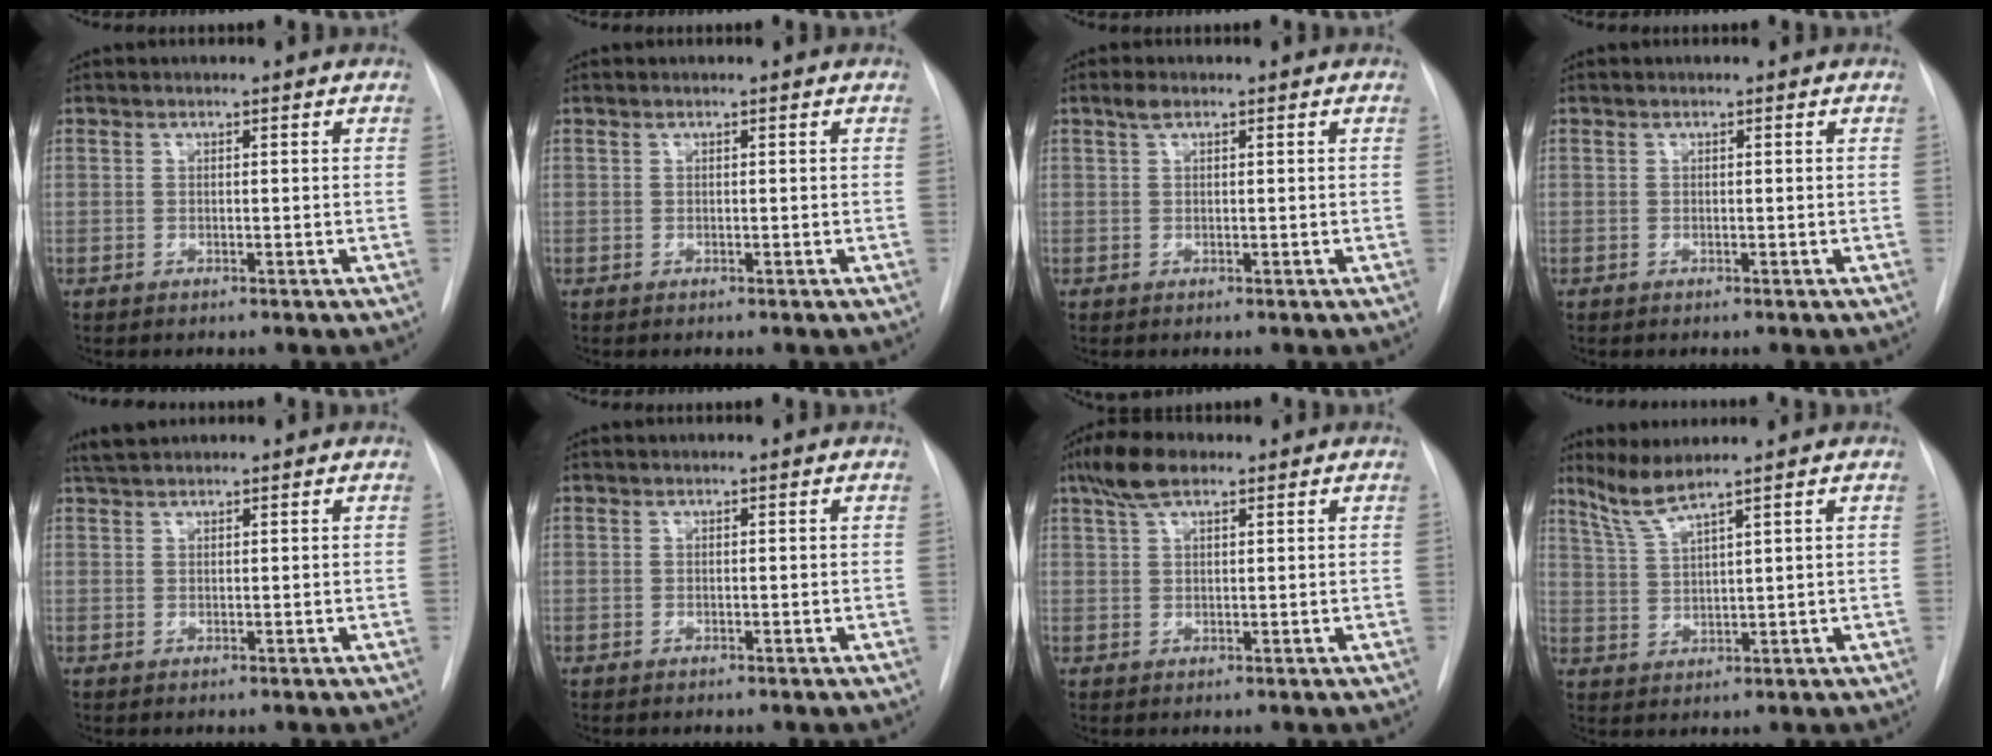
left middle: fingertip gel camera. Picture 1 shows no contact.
{"total": 0.0}
{"total": 1.3, "force": [0.8, 0.4, 0.8], "torque": [-0.017, 0.011, 0.016]}
{"total": 0.0}
{"total": 2.8, "force": [2.6, 0.4, 0.9], "torque": [-0.020, 0.017, 0.049]}
{"total": 0.0}
{"total": 5.4, "force": [3.7, 1.7, 3.6], "torque": [-0.078, 0.018, 0.069]}
{"total": 4.8, "force": [3.9, -0.8, 2.6], "torque": [-0.060, -0.003, 0.086]}